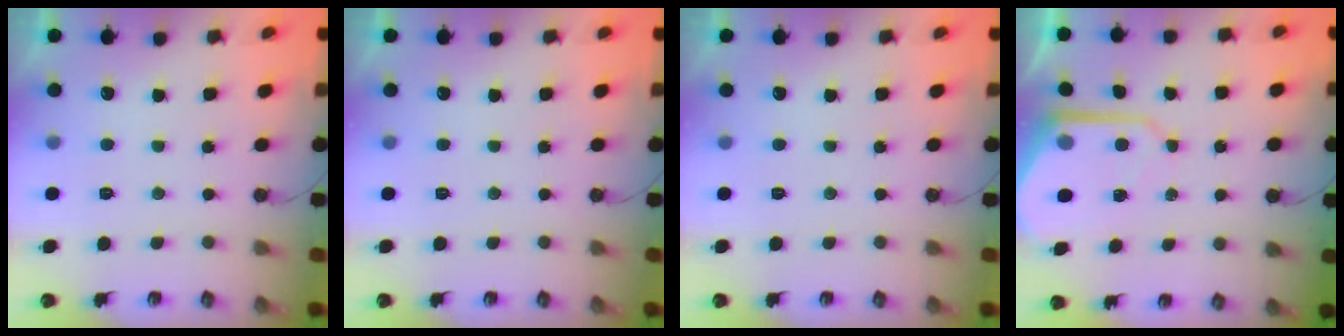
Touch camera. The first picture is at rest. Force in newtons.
{"total": 0.0}
{"total": 0.0}
{"total": 9.2, "press": 9.1, "slide": 0.8}